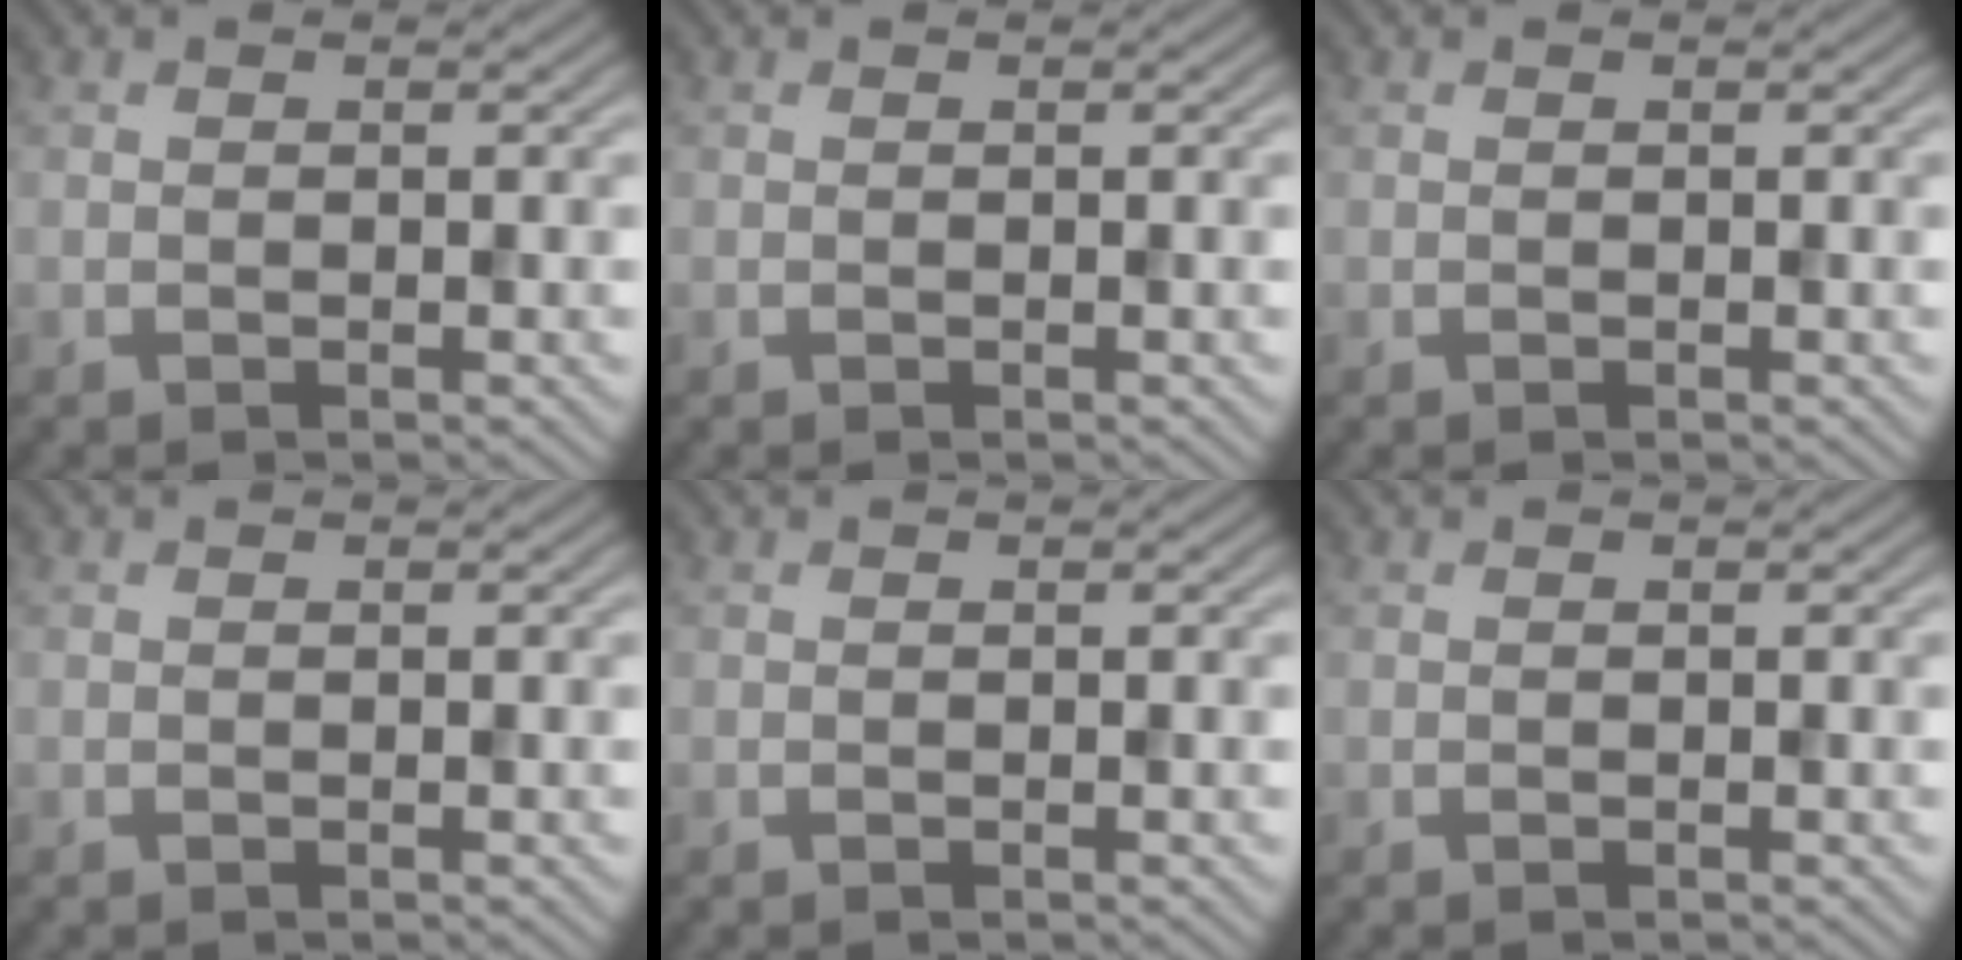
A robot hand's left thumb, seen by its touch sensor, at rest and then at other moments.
{"total": 0.0}
{"total": 0.0}
{"total": 0.0}
{"total": 0.0}
{"total": 0.0}